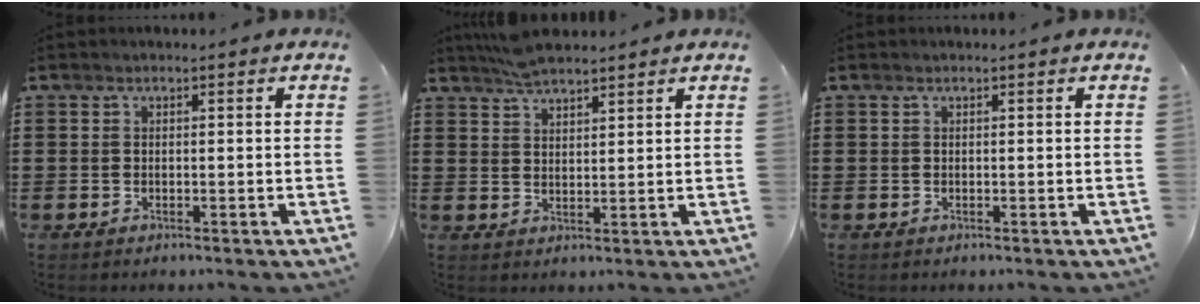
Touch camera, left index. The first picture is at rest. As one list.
[{"total": 3.7, "force": [3.5, 0.7, 1.0], "torque": [-0.028, -0.005, 0.067]}, {"total": 0.0}]